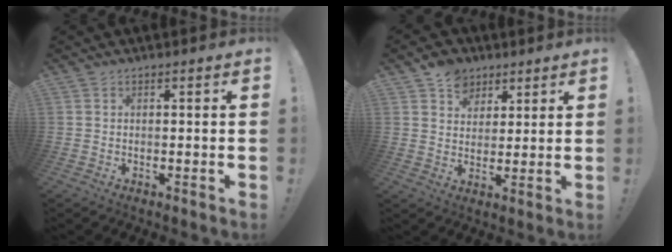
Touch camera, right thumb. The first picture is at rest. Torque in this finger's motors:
{"motor_torque": [0.45, 0.63, 0.51, 0.26, 0.01]}